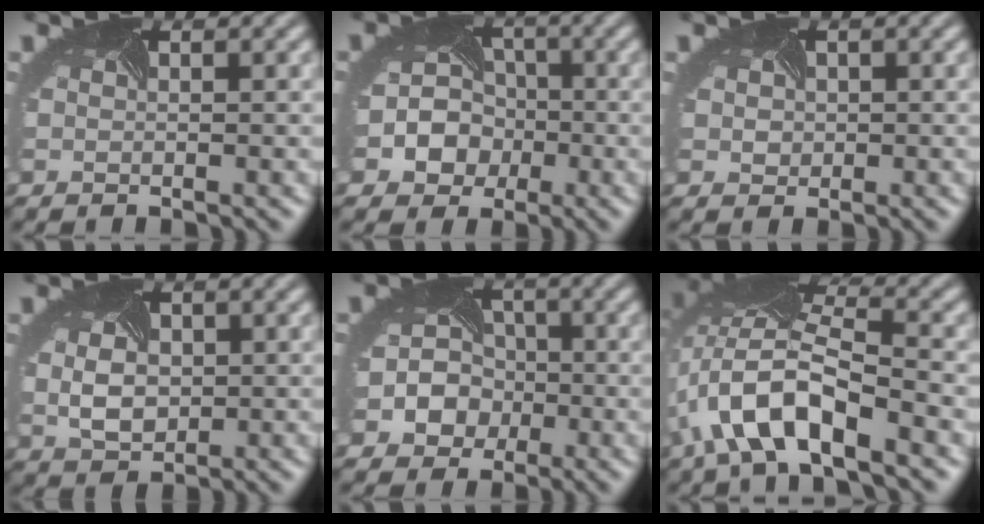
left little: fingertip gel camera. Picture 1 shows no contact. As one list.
[{"total": 6.4, "force": [-1.8, 5.7, 2.3], "torque": [-0.035, 0.002, -0.047]}, {"total": 1.7, "force": [0.4, 1.6, 0.6], "torque": [-0.015, 0.001, 0.005]}, {"total": 3.4, "force": [0.1, 2.6, 2.2], "torque": [-0.053, -0.004, 0.012]}, {"total": 5.8, "force": [-1.7, 5.1, 2.0], "torque": [-0.024, 0.005, -0.045]}, {"total": 8.3, "force": [-4.1, 3.0, 6.6], "torque": [-0.138, 0.006, -0.079]}]